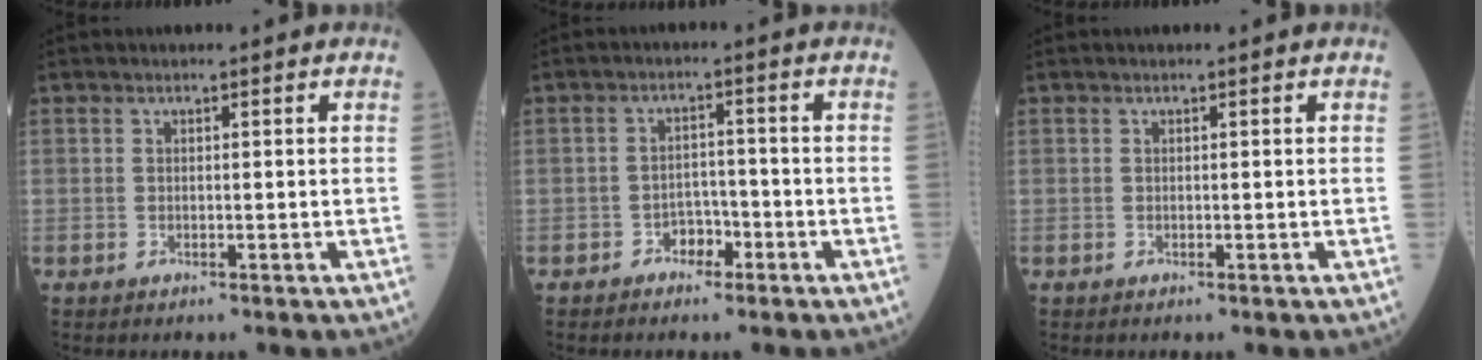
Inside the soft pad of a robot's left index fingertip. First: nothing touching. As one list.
[{"total": 3.0, "force": [-2.0, 1.8, 1.3], "torque": [-0.018, 0.008, -0.033]}, {"total": 0.0}]